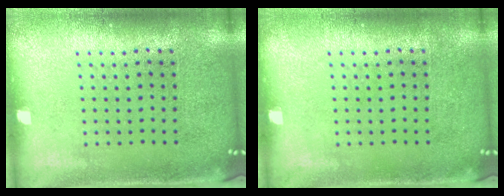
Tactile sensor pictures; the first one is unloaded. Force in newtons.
{"total": 0.0}